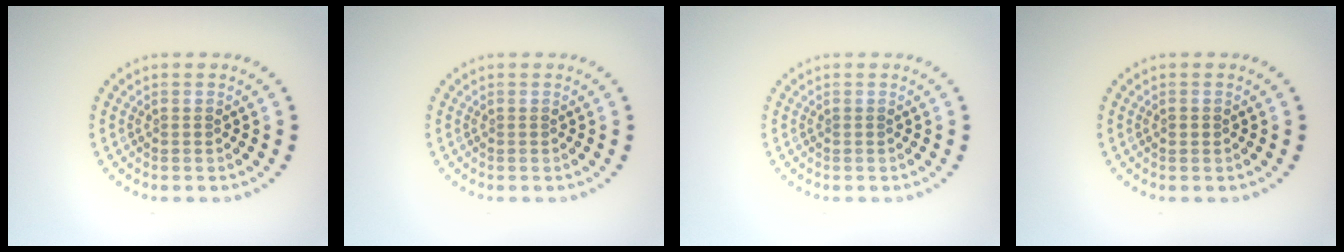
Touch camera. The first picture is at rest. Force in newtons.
{"total": 0.0}
{"total": 0.0}
{"total": 0.8, "press": 0.8, "slide": 0.1}